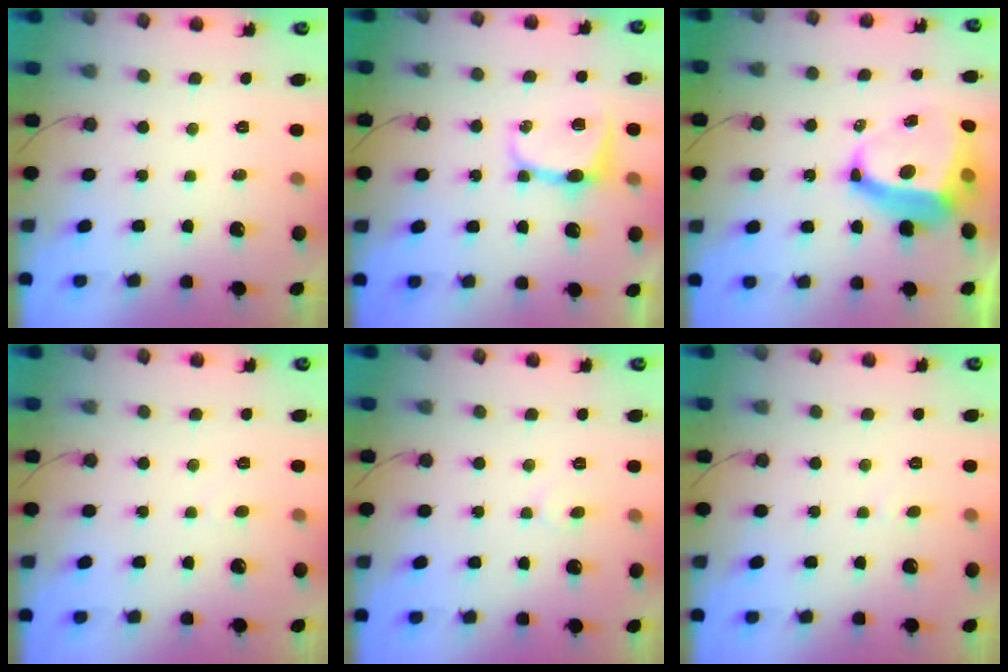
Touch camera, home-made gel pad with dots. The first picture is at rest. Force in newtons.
{"total": 8.3, "press": 8.2, "slide": 0.8}
{"total": 11.8, "press": 11.7, "slide": 1.3}
{"total": 2.0, "press": 2.0, "slide": 0.2}
{"total": 3.2, "press": 3.1, "slide": 0.3}
{"total": 2.1, "press": 2.1, "slide": 0.1}